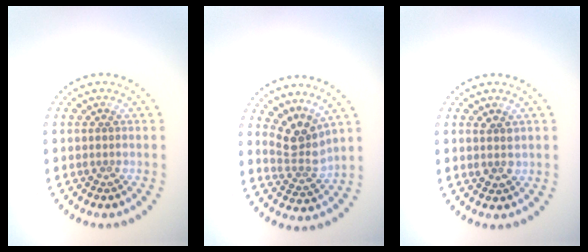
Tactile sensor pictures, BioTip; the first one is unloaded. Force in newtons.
{"total": 3.2, "press": 2.2, "slide": 2.4}
{"total": 1.4, "press": 1.3, "slide": 0.5}